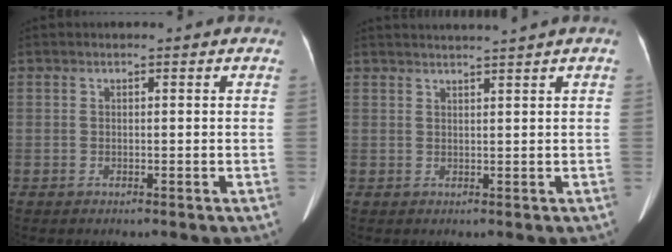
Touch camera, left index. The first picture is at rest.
{"total": 3.7, "force": [3.2, -1.4, 1.2], "torque": [-0.010, 0.011, 0.051]}